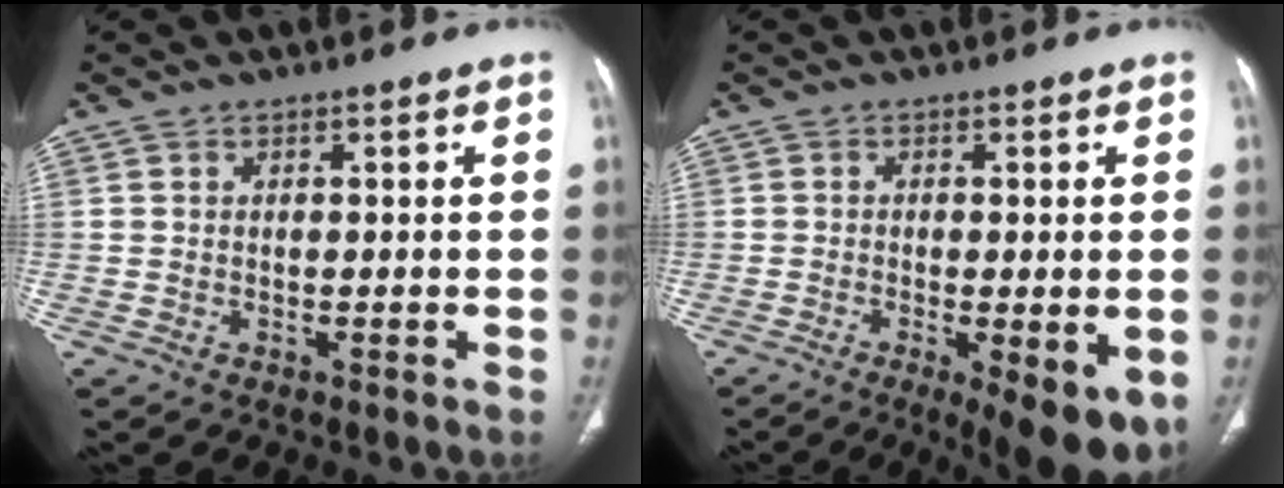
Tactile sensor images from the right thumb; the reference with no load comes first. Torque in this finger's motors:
{"motor_torque": [0.46, 1.12, 0.09, -0.27, 0.08]}